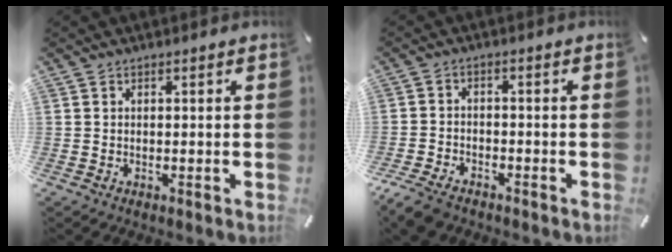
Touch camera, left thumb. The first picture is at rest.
{"total": 4.8, "force": [-3.7, 2.3, 1.8], "torque": [-0.054, 0.012, -0.076]}